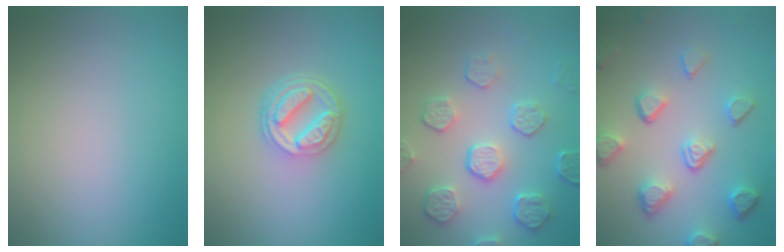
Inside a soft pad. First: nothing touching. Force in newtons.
{"total": 4.3, "press": 3.3, "slide": 2.8}
{"total": 5.3, "press": 4.2, "slide": 3.2}
{"total": 5.1, "press": 3.7, "slide": 3.5}